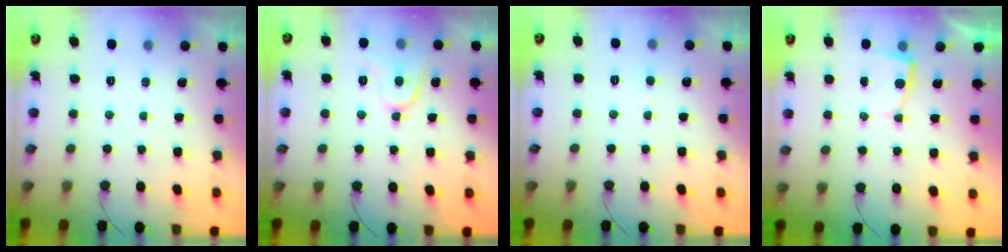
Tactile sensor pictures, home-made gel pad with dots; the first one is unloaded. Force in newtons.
{"total": 9.0, "press": 8.9, "slide": 0.9}
{"total": 2.6, "press": 2.6, "slide": 0.2}
{"total": 2.4, "press": 2.4, "slide": 0.3}